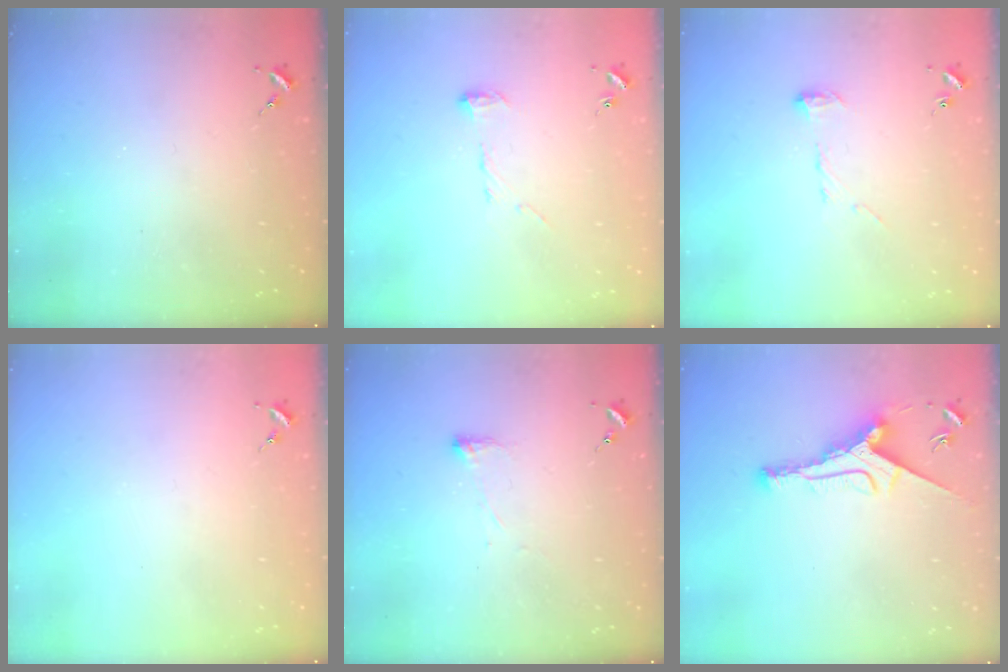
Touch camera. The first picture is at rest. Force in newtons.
{"total": 7.1, "press": 7.1, "slide": 0.2}
{"total": 7.1, "press": 7.1, "slide": 0.2}
{"total": 0.0}
{"total": 2.8, "press": 2.7, "slide": 0.8}
{"total": 9.7, "press": 9.7, "slide": 0.4}